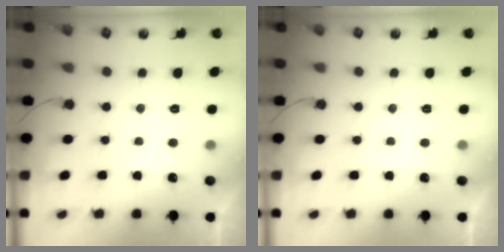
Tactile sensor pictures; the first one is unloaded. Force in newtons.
{"total": 0.0}